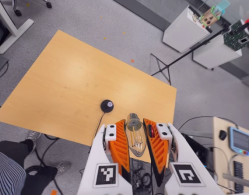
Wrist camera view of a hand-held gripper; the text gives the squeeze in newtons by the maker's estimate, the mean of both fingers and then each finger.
{"total": 22.7, "left": 24.3, "right": 21.1}